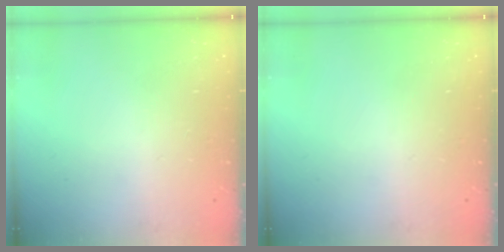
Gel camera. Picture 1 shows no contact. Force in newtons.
{"total": 0.0}